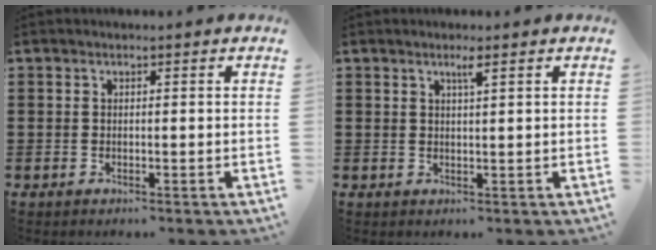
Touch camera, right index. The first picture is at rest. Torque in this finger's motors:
{"motor_torque": [0.01, 0.00, 0.00, 0.04]}